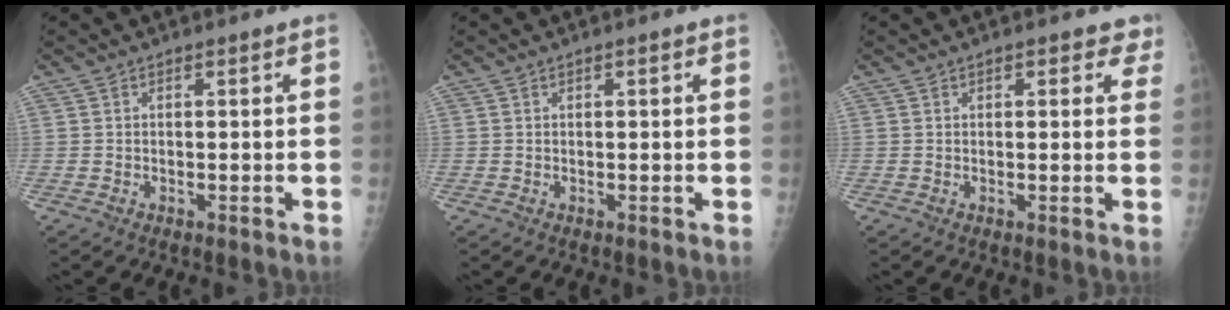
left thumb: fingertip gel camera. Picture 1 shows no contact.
{"total": 0.6, "force": [0.2, 0.2, 0.6], "torque": [-0.010, 0.001, 0.003]}
{"total": 3.0, "force": [1.8, 1.7, 1.6], "torque": [0.010, -0.003, 0.016]}